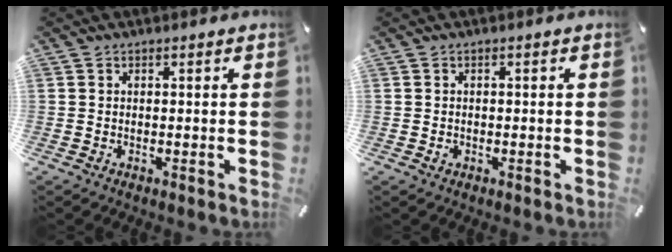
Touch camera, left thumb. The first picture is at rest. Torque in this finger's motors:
{"motor_torque": [0.17, 0.24, 0.12, -0.01, 0.00]}